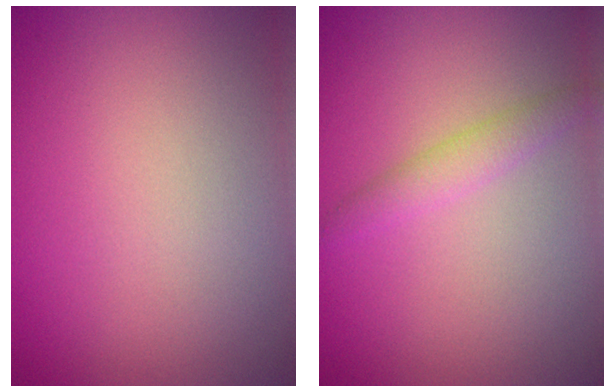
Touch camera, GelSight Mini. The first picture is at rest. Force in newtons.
{"total": 1.7, "press": 1.7, "slide": 0.1}